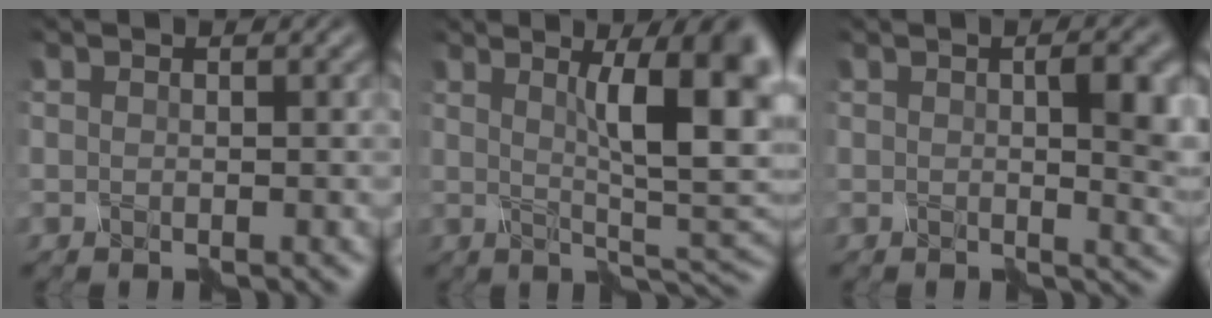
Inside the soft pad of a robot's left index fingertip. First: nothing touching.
{"total": 9.8, "force": [2.3, 2.4, 9.2], "torque": [-0.105, 0.006, 0.030]}
{"total": 5.8, "force": [0.6, 1.9, 5.5], "torque": [-0.062, 0.000, 0.010]}